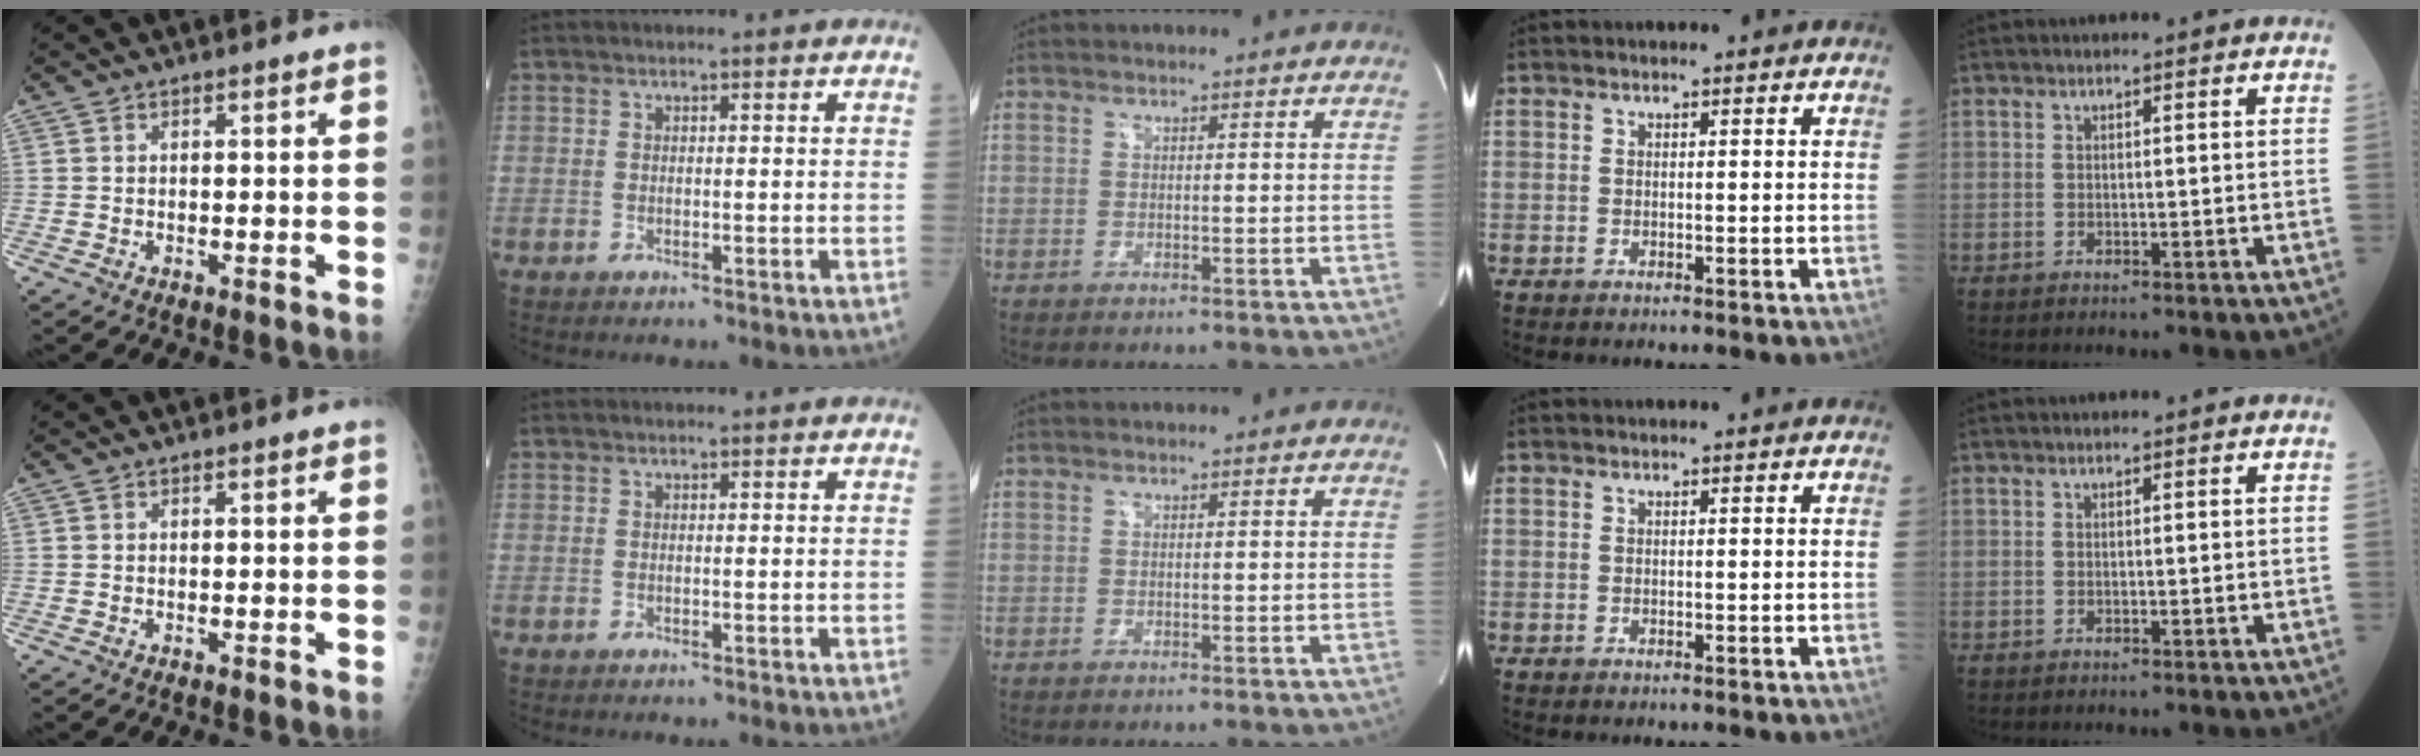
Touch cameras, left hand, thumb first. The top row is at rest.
{}